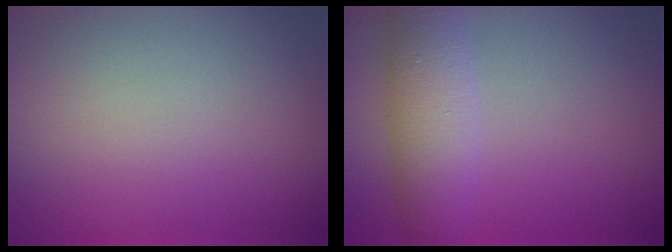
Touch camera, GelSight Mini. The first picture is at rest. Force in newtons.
{"total": 4.5, "press": 4.5, "slide": 0.1}